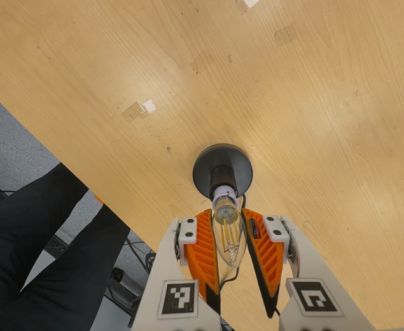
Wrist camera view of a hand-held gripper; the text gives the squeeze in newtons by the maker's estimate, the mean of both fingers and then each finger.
{"total": 10.3, "left": 9.4, "right": 11.2}